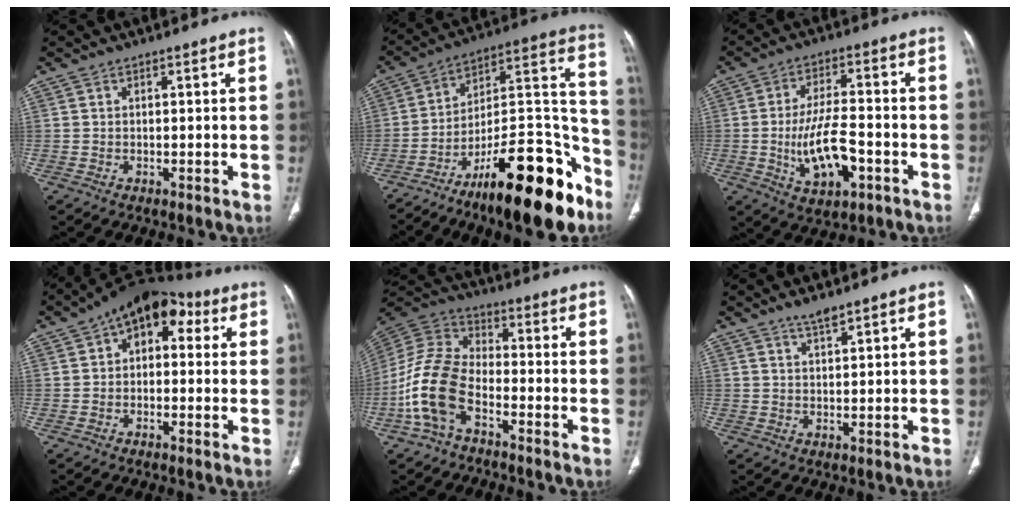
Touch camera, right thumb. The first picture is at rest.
{"total": 25.2, "force": [-15.9, 7.6, 18.0], "torque": [-0.208, 0.113, -0.248]}
{"total": 11.6, "force": [-3.2, 5.1, 9.9], "torque": [-0.175, 0.015, -0.053]}
{"total": 10.7, "force": [3.2, 6.8, 7.7], "torque": [-0.064, 0.031, 0.034]}
{"total": 12.9, "force": [-5.5, 6.8, 9.5], "torque": [-0.206, 0.044, -0.116]}
{"total": 2.5, "force": [2.1, 0.2, 1.3], "torque": [-0.019, -0.010, 0.041]}